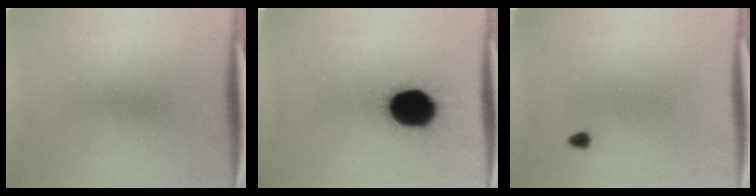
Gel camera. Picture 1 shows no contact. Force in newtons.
{"total": 17.8}
{"total": 1.0}